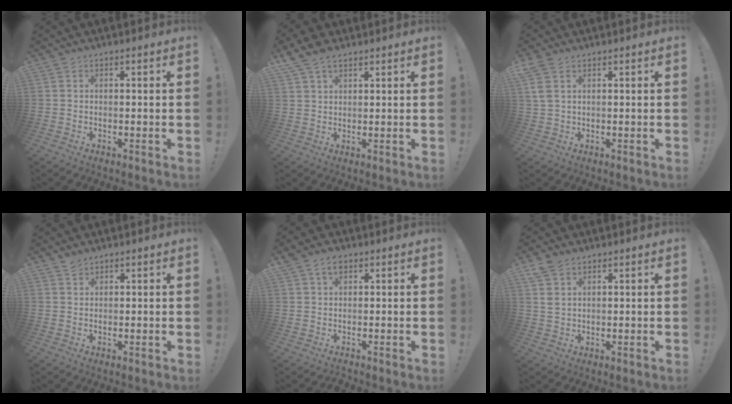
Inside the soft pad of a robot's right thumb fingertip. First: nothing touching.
{"total": 5.9, "force": [4.2, 2.8, 3.1], "torque": [-0.049, -0.016, 0.080]}
{"total": 3.8, "force": [1.8, 1.6, 3.0], "torque": [-0.067, 0.005, 0.037]}
{"total": 1.7, "force": [1.6, 0.6, 0.2], "torque": [0.005, -0.006, 0.029]}
{"total": 4.0, "force": [1.7, 2.7, 2.3], "torque": [-0.033, -0.003, 0.032]}
{"total": 4.4, "force": [2.9, 2.3, 2.4], "torque": [-0.043, -0.008, 0.055]}